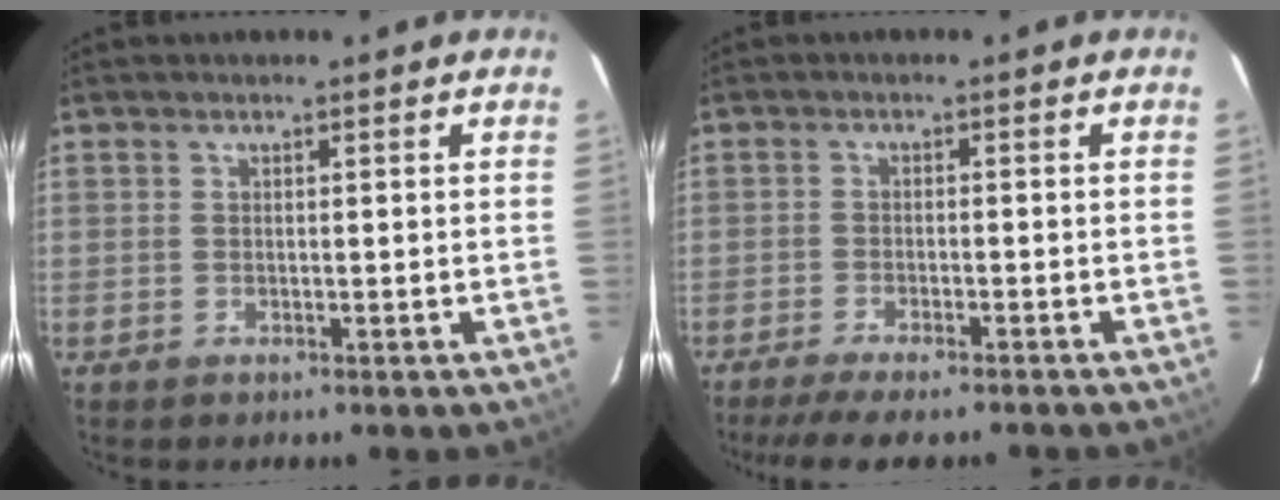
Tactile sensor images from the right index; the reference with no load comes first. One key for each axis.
{"total": 9.9, "fx": -8.5, "fy": 1.7, "fz": 4.8, "tx": -0.108, "ty": -0.026, "tz": -0.135}